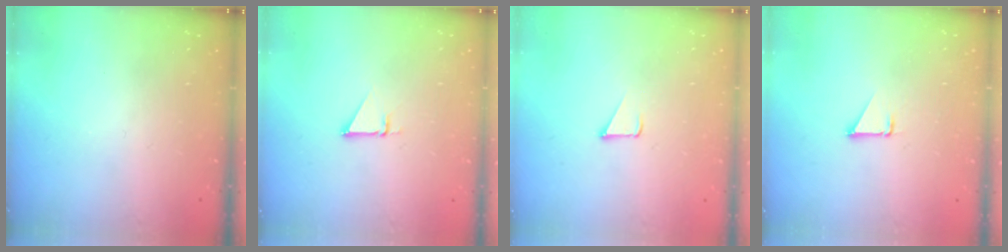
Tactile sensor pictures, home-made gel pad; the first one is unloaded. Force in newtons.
{"total": 2.3, "press": 2.3, "slide": 0.1}
{"total": 1.7, "press": 1.7, "slide": 0.1}
{"total": 1.3, "press": 1.3, "slide": 0.1}